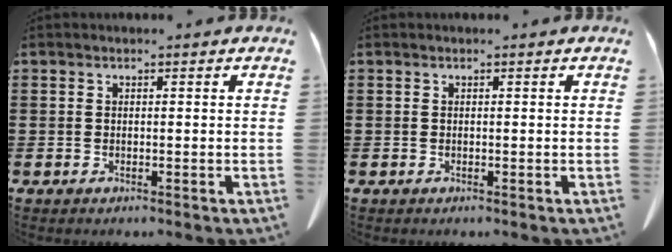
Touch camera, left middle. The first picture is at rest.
{"total": 0.0}